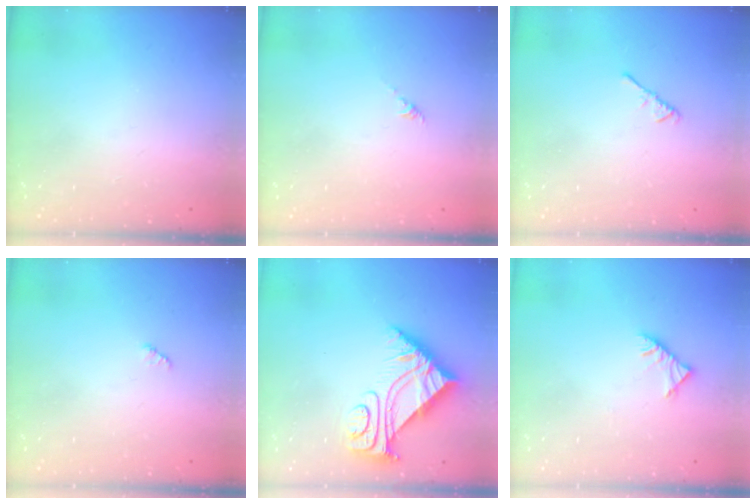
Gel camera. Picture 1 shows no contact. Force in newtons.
{"total": 0.0}
{"total": 2.6, "press": 2.6, "slide": 0.6}
{"total": 1.3, "press": 1.3, "slide": 0.2}
{"total": 7.9, "press": 7.8, "slide": 0.8}
{"total": 3.4, "press": 3.3, "slide": 0.8}